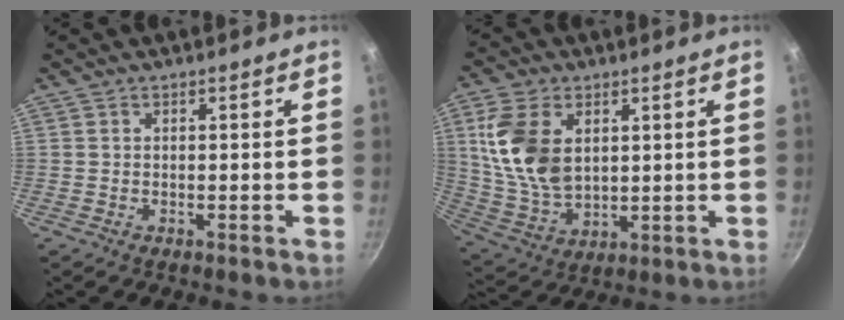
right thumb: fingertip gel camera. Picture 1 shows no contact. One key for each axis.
{"total": 14.2, "fx": 3.7, "fy": 9.0, "fz": 10.3, "tx": -0.184, "ty": -0.017, "tz": 0.084}